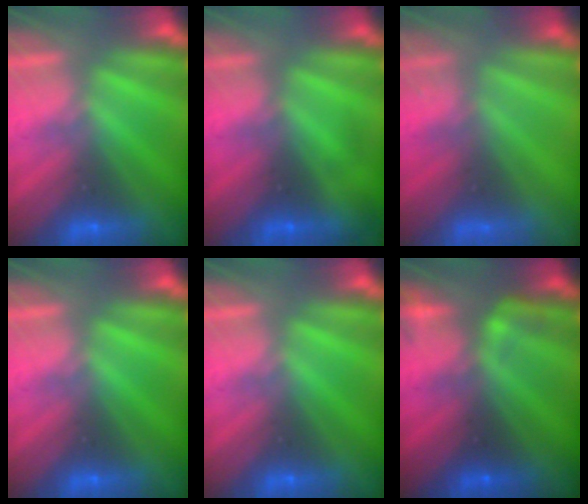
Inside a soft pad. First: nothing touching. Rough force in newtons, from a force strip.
{"total": 1.9}
{"total": 7.0}
{"total": 0.0}
{"total": 0.0}
{"total": 2.3}